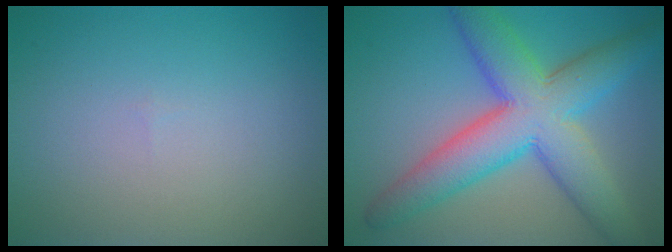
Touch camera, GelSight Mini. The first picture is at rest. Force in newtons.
{"total": 9.5, "press": 9.5, "slide": 0.2}